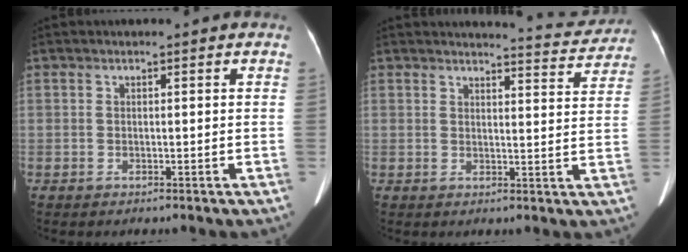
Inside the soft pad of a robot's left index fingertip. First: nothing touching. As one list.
[{"total": 7.6, "force": [7.6, 0.2, 0.2], "torque": [-0.002, -0.018, 0.078]}]